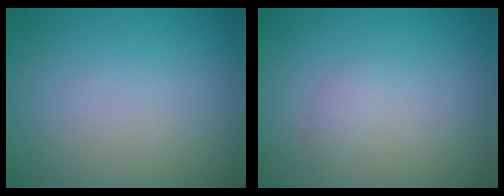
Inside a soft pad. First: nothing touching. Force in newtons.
{"total": 0.7, "press": 0.7, "slide": 0.1}